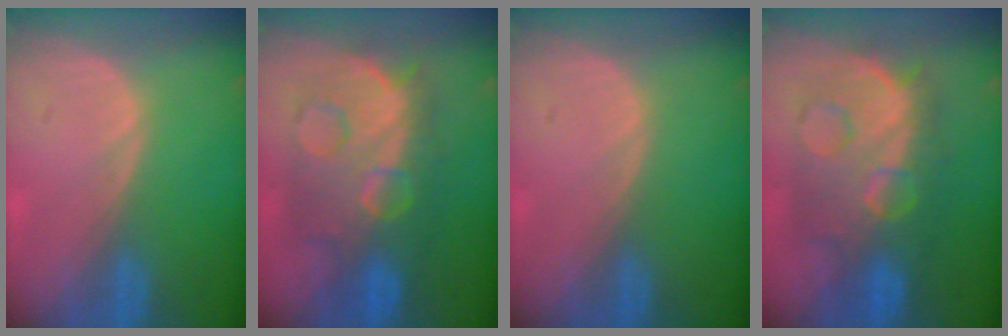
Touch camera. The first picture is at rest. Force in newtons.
{"total": 11.9, "press": 11.9, "slide": 1.2}
{"total": 0.0}
{"total": 11.9, "press": 11.9, "slide": 1.2}